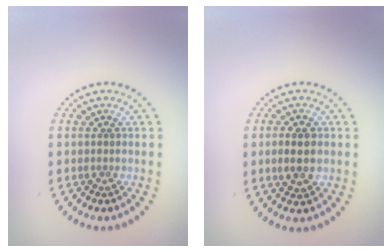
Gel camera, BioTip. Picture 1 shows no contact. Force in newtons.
{"total": 2.9, "press": 2.9, "slide": 0.1}